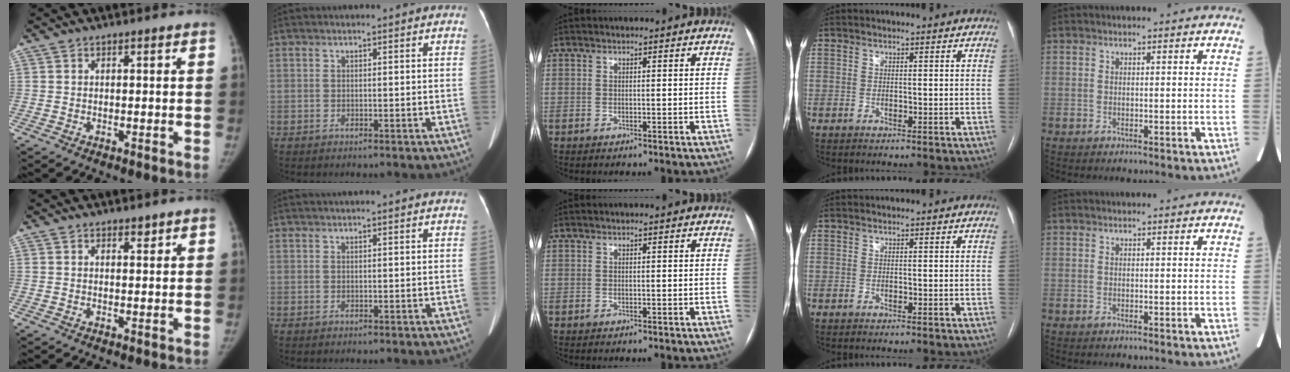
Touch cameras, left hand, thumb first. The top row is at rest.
{"thumb": {"total": 0.9, "force": [0.8, 0.4, 0.2], "torque": [0.005, -0.006, 0.010]}, "index": {"total": 1.1, "force": [0.9, -0.1, 0.7], "torque": [-0.008, 0.019, 0.017]}}